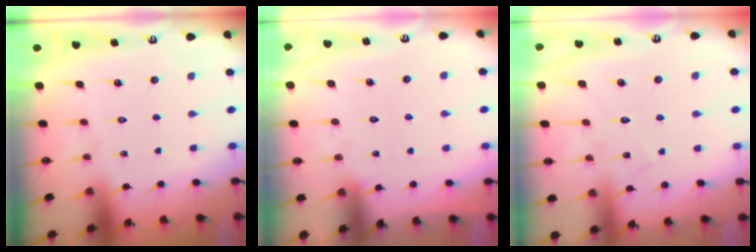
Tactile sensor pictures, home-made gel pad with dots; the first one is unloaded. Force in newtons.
{"total": 2.0, "press": 2.0, "slide": 0.0}
{"total": 7.2, "press": 7.2, "slide": 0.5}